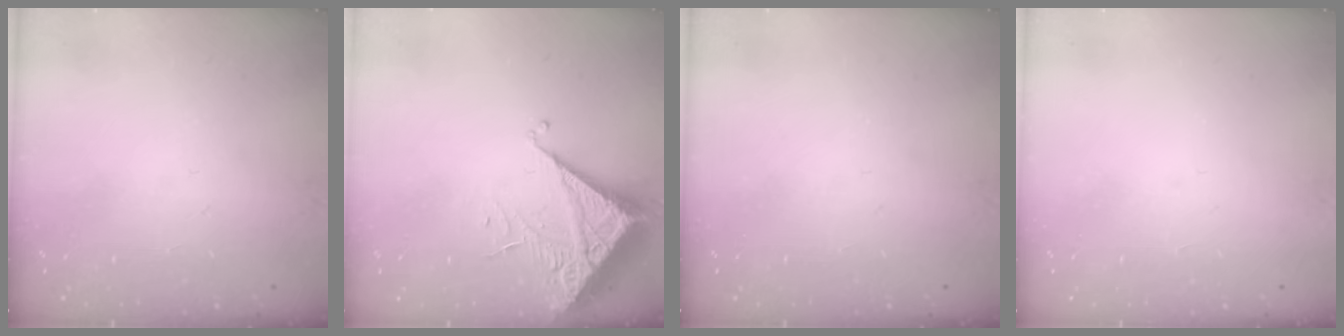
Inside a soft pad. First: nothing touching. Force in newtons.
{"total": 7.0, "press": 7.0, "slide": 0.3}
{"total": 0.0}
{"total": 1.5, "press": 1.5, "slide": 0.1}